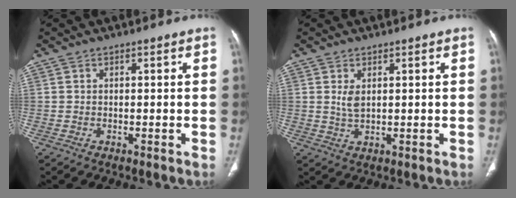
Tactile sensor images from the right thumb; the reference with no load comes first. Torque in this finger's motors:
{"motor_torque": [-0.05, -0.05, 0.21, 0.21, 0.00]}